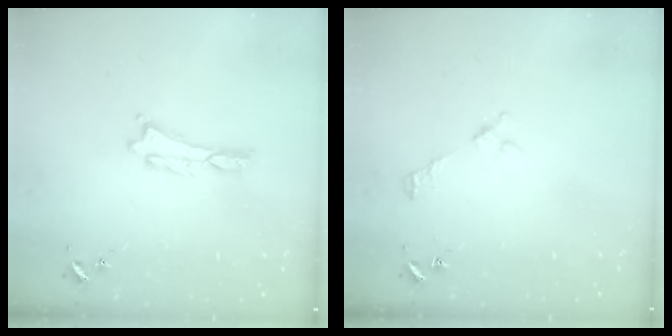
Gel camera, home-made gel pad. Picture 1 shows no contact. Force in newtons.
{"total": 2.2, "press": 2.2, "slide": 0.3}